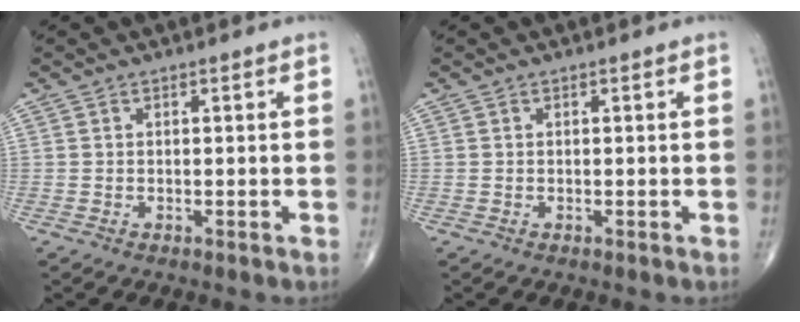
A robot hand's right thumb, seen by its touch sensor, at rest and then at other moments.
{"total": 0.0}